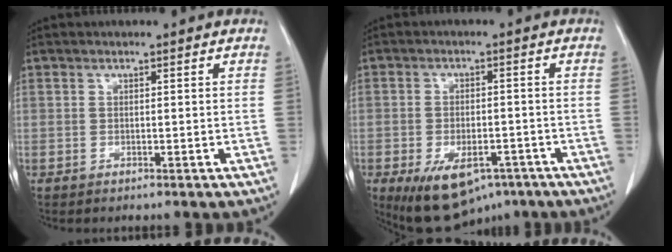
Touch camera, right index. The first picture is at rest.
{"total": 11.2, "force": [-6.8, 5.7, 6.8], "torque": [-0.111, -0.008, -0.095]}